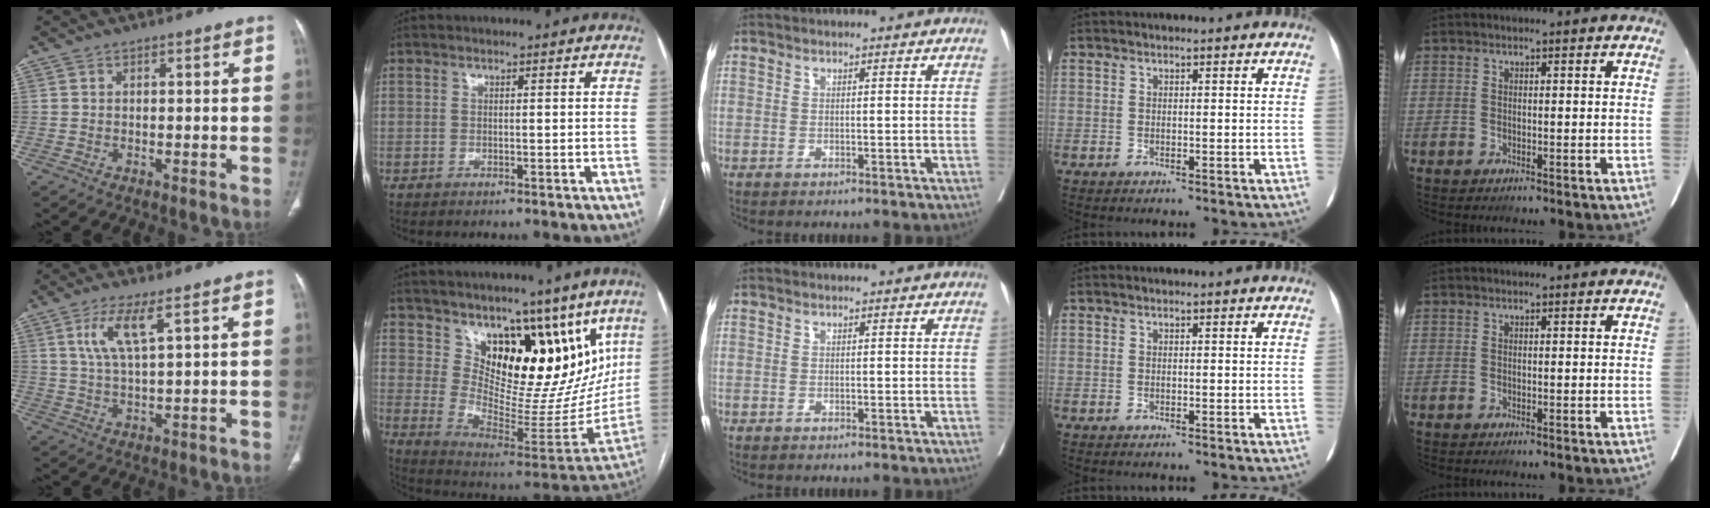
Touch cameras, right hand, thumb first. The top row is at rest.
{"thumb": {"total": 6.8, "force": [3.1, 1.3, 6.0], "torque": [-0.134, -0.015, 0.067]}, "index": {"total": 18.0, "force": [11.8, 8.3, 10.8], "torque": [-0.114, -0.023, 0.182]}}